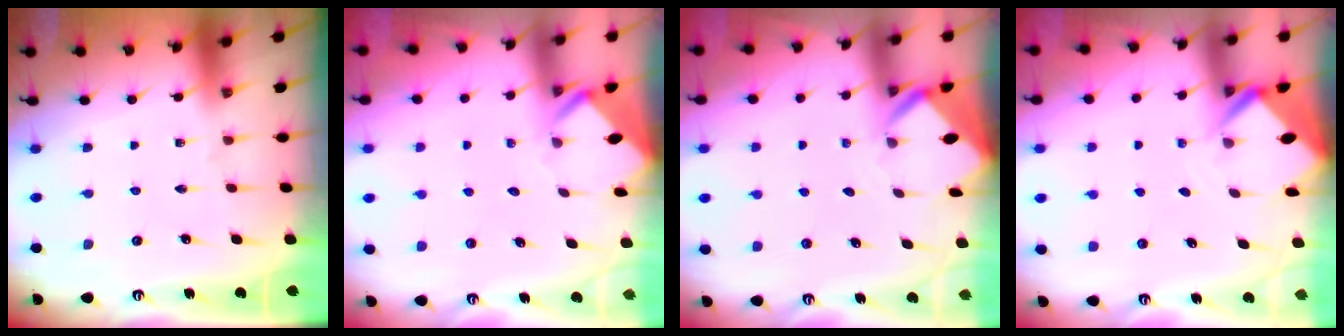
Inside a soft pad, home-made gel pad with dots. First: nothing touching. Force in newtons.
{"total": 3.5, "press": 3.5, "slide": 0.2}
{"total": 3.2, "press": 3.2, "slide": 0.1}
{"total": 3.1, "press": 3.1, "slide": 0.2}